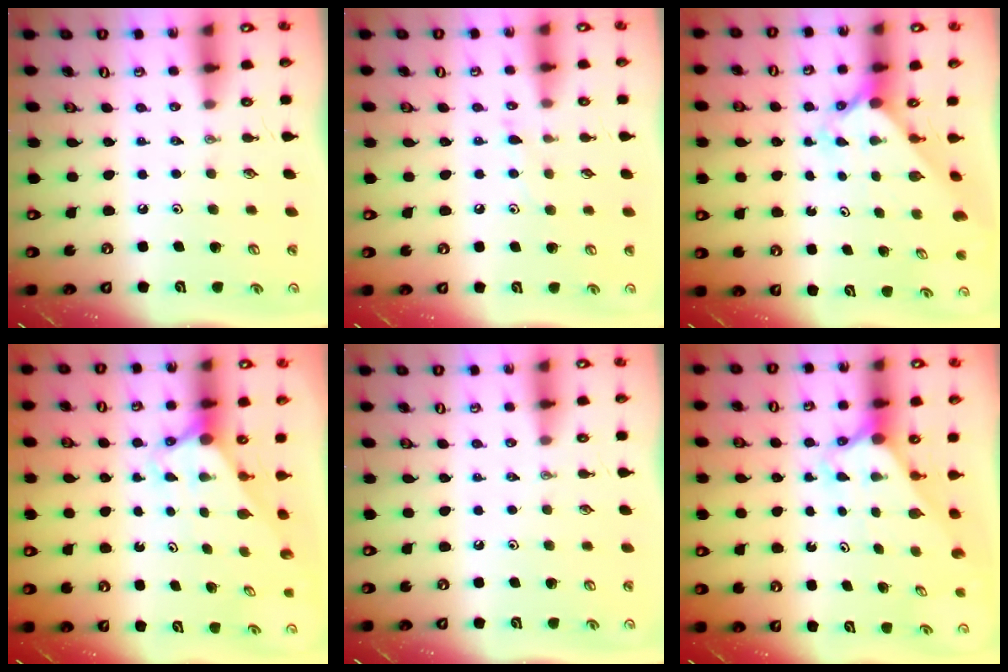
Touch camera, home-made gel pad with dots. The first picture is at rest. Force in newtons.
{"total": 6.0, "press": 5.9, "slide": 0.7}
{"total": 2.5, "press": 2.5, "slide": 0.3}
{"total": 2.7, "press": 2.7, "slide": 0.0}
{"total": 0.0}
{"total": 2.6, "press": 2.6, "slide": 0.2}